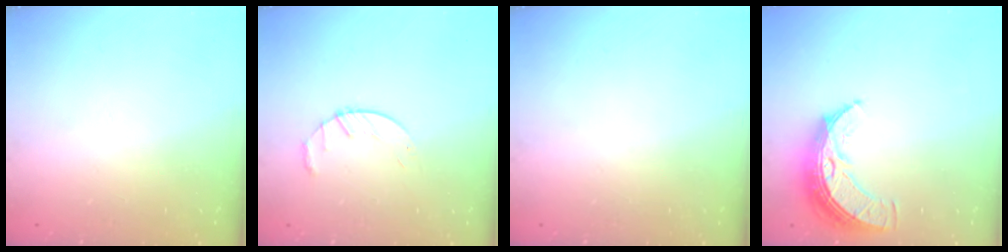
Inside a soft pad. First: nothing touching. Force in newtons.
{"total": 4.3, "press": 4.2, "slide": 0.6}
{"total": 0.0}
{"total": 9.4, "press": 9.4, "slide": 0.7}